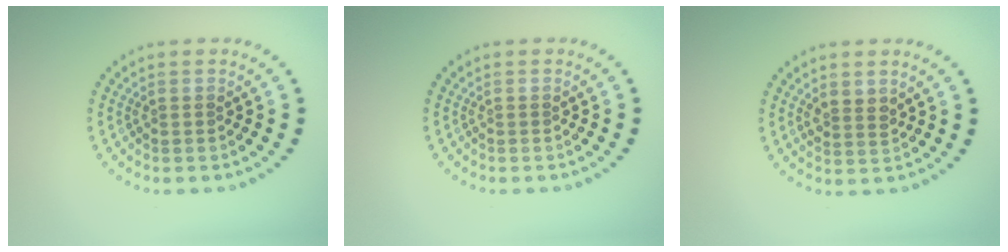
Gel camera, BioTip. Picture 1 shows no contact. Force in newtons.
{"total": 0.0}
{"total": 1.5, "press": 1.3, "slide": 0.7}